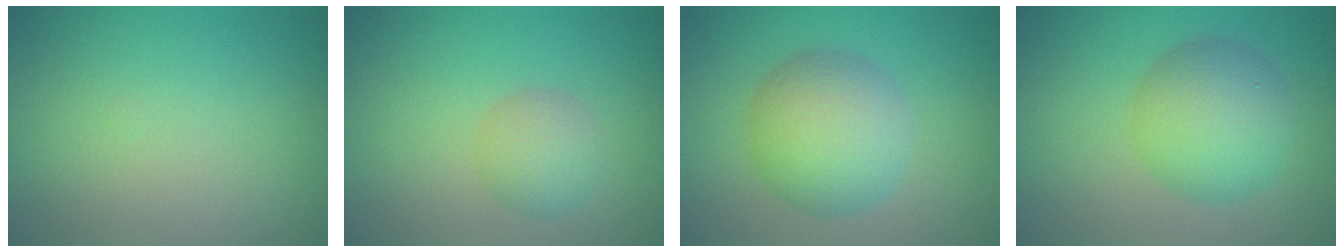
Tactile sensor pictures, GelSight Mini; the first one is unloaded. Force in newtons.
{"total": 2.3, "press": 2.3, "slide": 0.0}
{"total": 6.3, "press": 6.3, "slide": 0.1}
{"total": 5.7, "press": 5.7, "slide": 0.1}